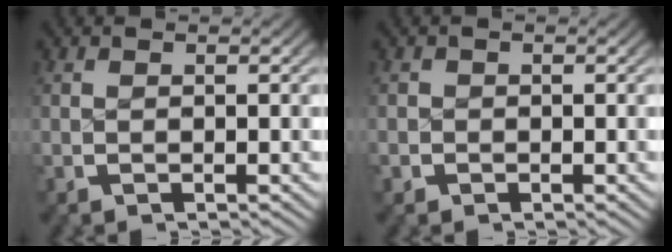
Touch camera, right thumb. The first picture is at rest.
{"total": 1.3, "force": [-0.1, 1.0, -0.8], "torque": [0.016, -0.007, -0.001]}